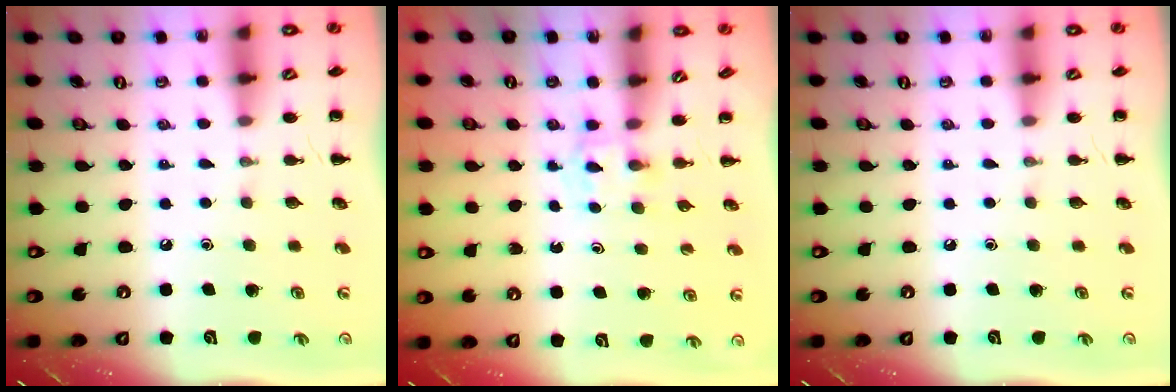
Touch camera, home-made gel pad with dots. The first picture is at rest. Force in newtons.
{"total": 2.3, "press": 2.1, "slide": 0.9}
{"total": 0.0}